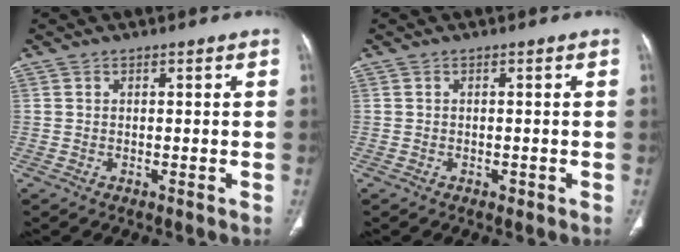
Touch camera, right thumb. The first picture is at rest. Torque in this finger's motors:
{"motor_torque": [-0.20, 0.04, -0.21, 0.08, -0.01]}